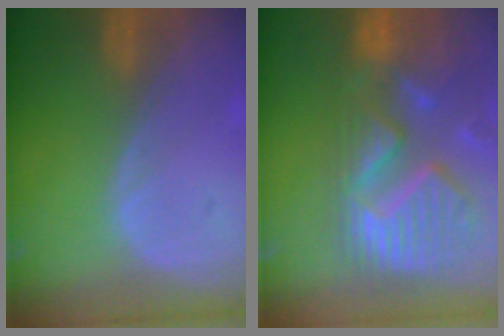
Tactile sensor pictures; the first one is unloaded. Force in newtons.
{"total": 13.9, "press": 11.8, "slide": 7.3}